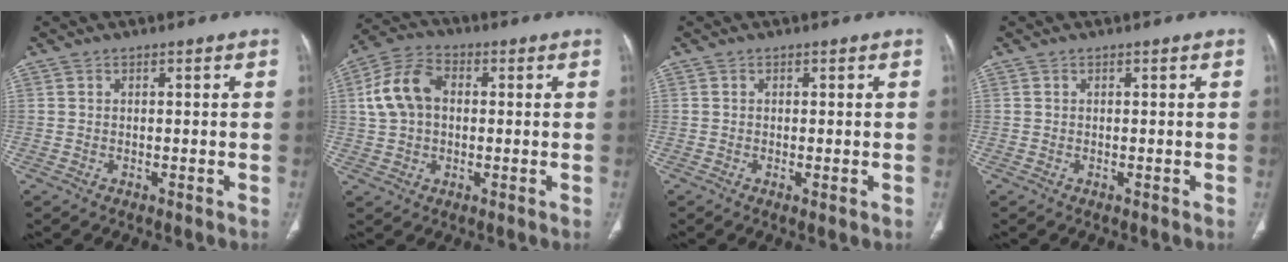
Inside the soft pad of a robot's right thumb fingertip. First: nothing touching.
{"total": 10.1, "force": [1.2, 7.1, 7.0], "torque": [-0.136, 0.027, 0.019]}
{"total": 0.8, "force": [-0.1, 0.0, 0.7], "torque": [-0.019, -0.006, -0.003]}
{"total": 0.0}